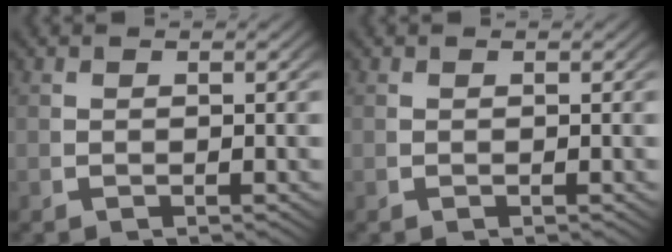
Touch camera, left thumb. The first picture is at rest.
{"total": 0.0}